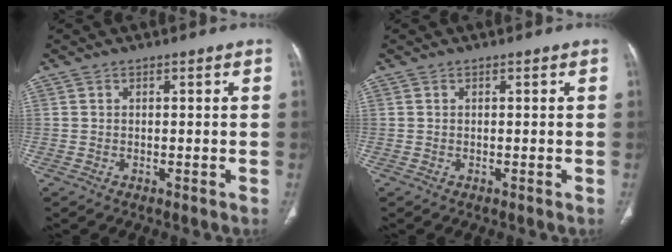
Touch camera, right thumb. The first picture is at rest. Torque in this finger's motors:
{"motor_torque": [-0.01, 0.01, -0.01, -0.01, 0.00]}